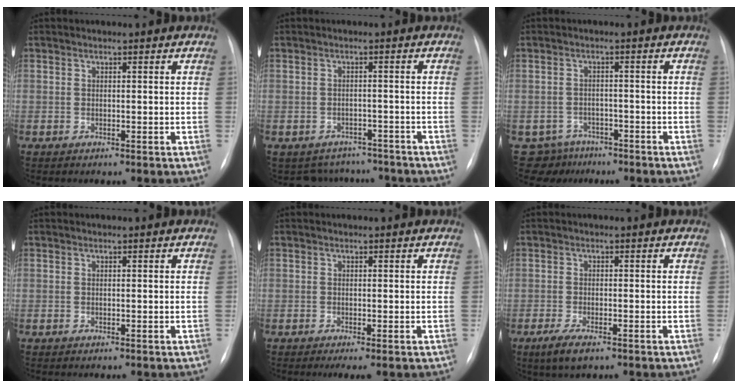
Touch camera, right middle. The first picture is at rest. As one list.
[{"total": 6.7, "force": [-5.9, 3.0, -0.5], "torque": [0.012, 0.021, -0.069]}, {"total": 5.2, "force": [-4.0, 3.3, -0.6], "torque": [0.014, 0.016, -0.057]}, {"total": 0.0}, {"total": 1.4, "force": [-0.8, 0.2, 1.2], "torque": [-0.024, -0.006, -0.010]}, {"total": 4.0, "force": [-2.5, 1.1, 2.9], "torque": [-0.068, -0.010, -0.041]}]